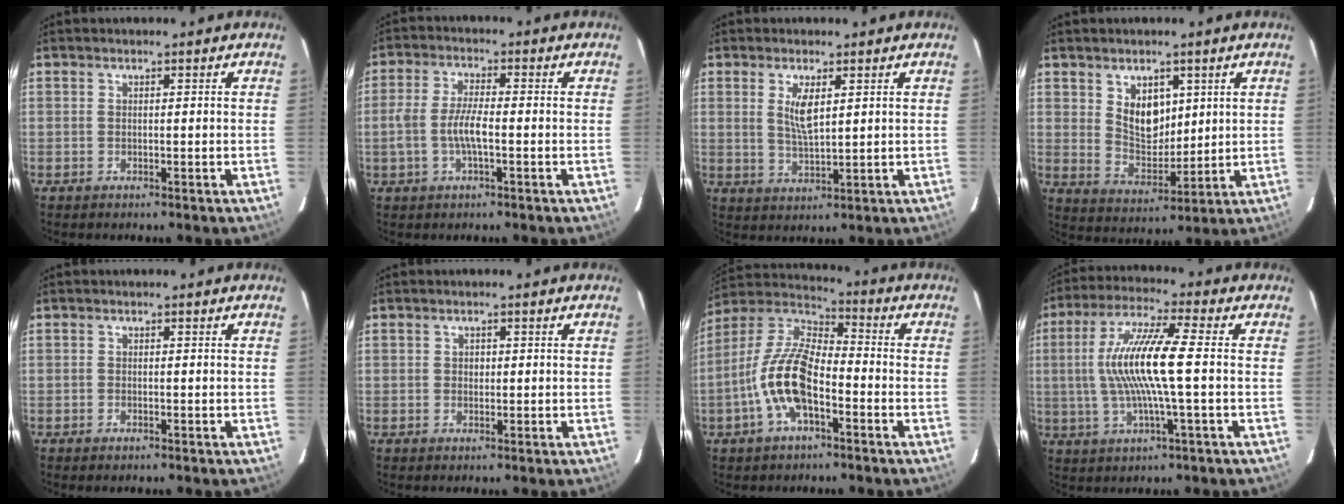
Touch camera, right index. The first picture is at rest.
{"total": 5.9, "force": [-1.5, 1.6, 5.5], "torque": [-0.115, 0.004, -0.029]}
{"total": 5.0, "force": [1.7, 1.6, 4.5], "torque": [-0.083, -0.004, 0.035]}
{"total": 8.0, "force": [3.2, 5.2, 5.1], "torque": [-0.082, -0.002, 0.069]}
{"total": 0.6, "force": [-0.5, 0.3, 0.2], "torque": [-0.005, -0.002, -0.009]}
{"total": 1.0, "force": [0.0, 0.9, 0.3], "torque": [-0.002, 0.003, 0.000]}
{"total": 13.4, "force": [-4.8, 5.7, 11.1], "torque": [-0.233, 0.006, -0.096]}
{"total": 12.9, "force": [-0.3, 0.6, 12.9], "torque": [-0.248, 0.004, -0.006]}